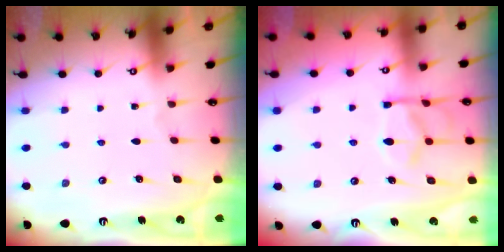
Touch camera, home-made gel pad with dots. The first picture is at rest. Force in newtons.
{"total": 6.9, "press": 6.7, "slide": 1.7}